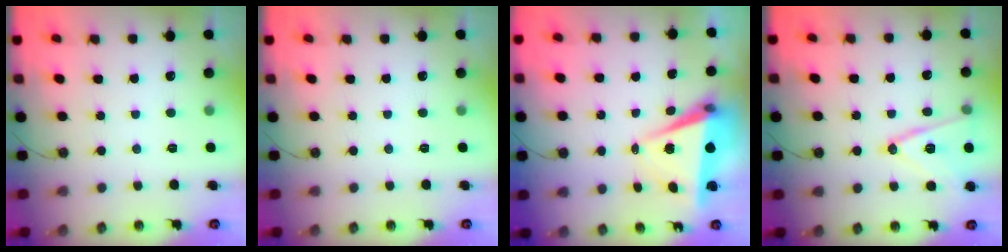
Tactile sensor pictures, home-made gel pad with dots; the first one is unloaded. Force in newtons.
{"total": 0.0}
{"total": 6.4, "press": 4.6, "slide": 4.4}
{"total": 14.7, "press": 14.3, "slide": 3.4}